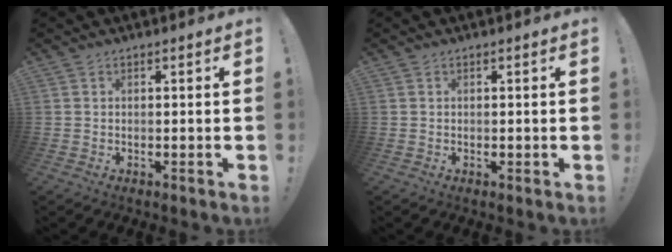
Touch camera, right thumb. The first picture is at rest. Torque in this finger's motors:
{"motor_torque": [-0.02, 0.05, 0.06, -0.04, 0.00]}